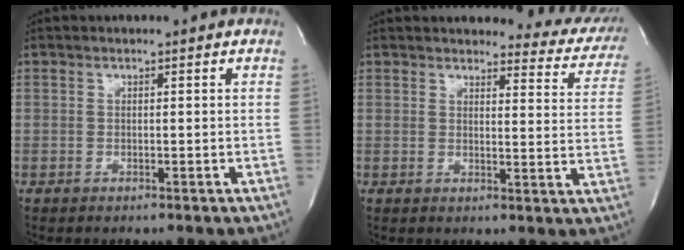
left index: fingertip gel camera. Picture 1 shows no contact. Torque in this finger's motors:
{"motor_torque": [0.73, -0.75, 0.48, 0.05]}